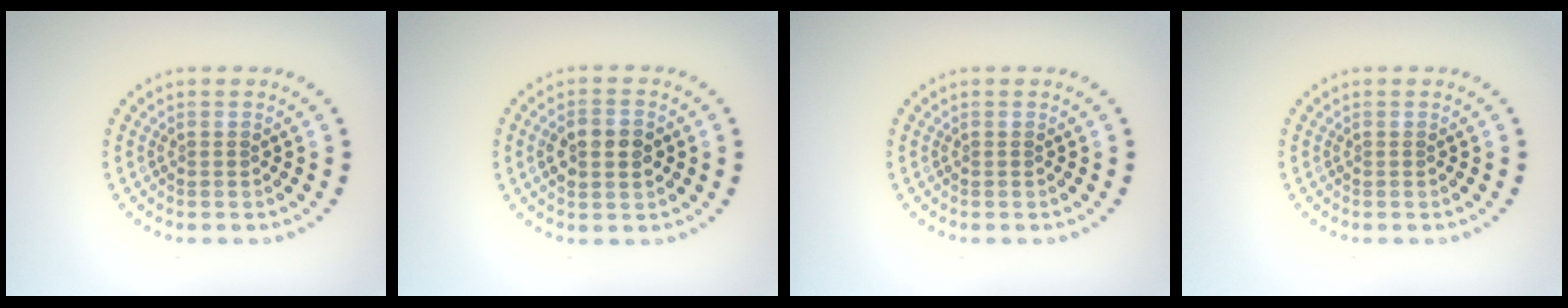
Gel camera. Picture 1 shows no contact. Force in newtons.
{"total": 3.6, "press": 3.6, "slide": 0.2}
{"total": 0.0}
{"total": 0.0}